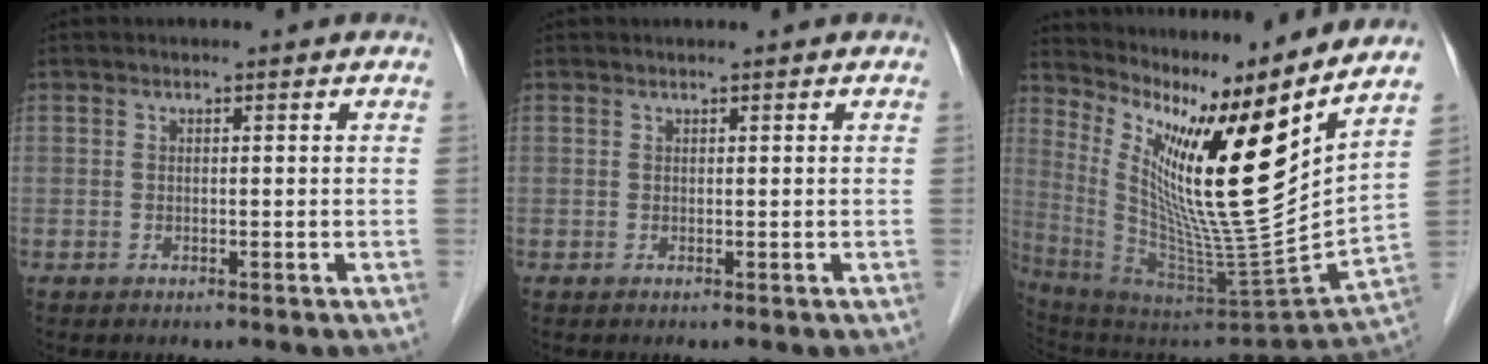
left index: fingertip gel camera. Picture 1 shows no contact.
{"total": 0.5, "force": [0.5, 0.0, 0.3], "torque": [-0.004, 0.009, 0.010]}
{"total": 21.1, "force": [10.6, 0.0, 18.3], "torque": [-0.300, -0.016, 0.178]}